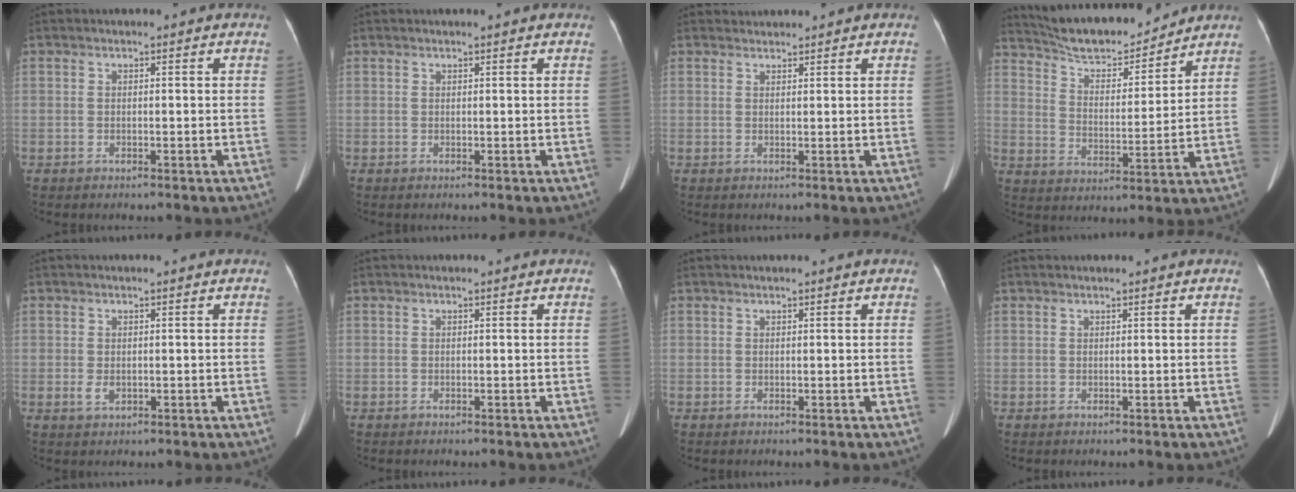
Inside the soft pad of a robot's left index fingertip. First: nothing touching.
{"total": 0.5, "force": [-0.5, -0.3, -0.2], "torque": [0.006, 0.010, -0.007]}
{"total": 1.3, "force": [1.3, 0.1, -0.3], "torque": [-0.004, 0.010, 0.025]}
{"total": 12.2, "force": [11.5, 1.9, 3.5], "torque": [-0.061, -0.003, 0.190]}
{"total": 1.7, "force": [-1.5, 0.7, 0.4], "torque": [-0.008, -0.006, -0.023]}
{"total": 0.0}
{"total": 1.2, "force": [-1.1, -0.2, -0.5], "torque": [0.008, 0.000, -0.017]}
{"total": 1.1, "force": [-0.9, -0.2, -0.5], "torque": [0.007, 0.005, -0.014]}